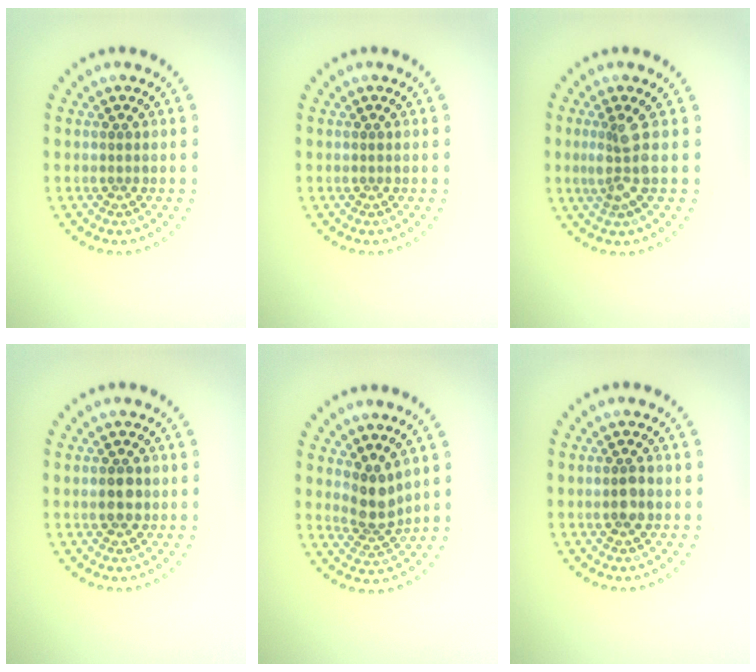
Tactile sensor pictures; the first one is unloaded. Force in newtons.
{"total": 0.0}
{"total": 2.4, "press": 2.0, "slide": 1.4}
{"total": 1.8, "press": 1.8, "slide": 0.1}
{"total": 2.9, "press": 2.3, "slide": 1.8}
{"total": 1.6, "press": 1.6, "slide": 0.3}